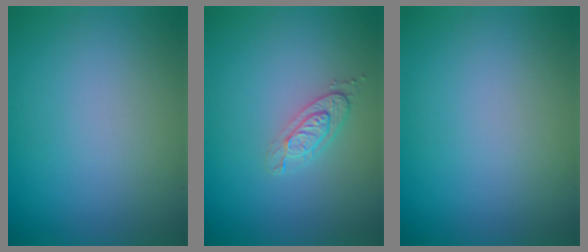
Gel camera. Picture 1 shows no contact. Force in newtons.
{"total": 2.1, "press": 1.8, "slide": 1.1}
{"total": 0.0}